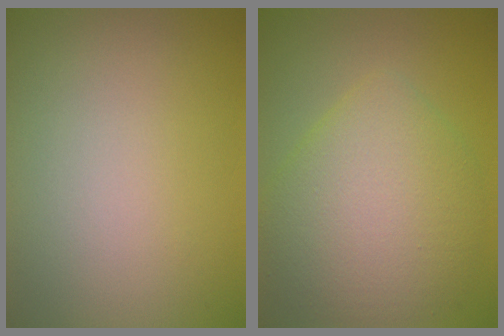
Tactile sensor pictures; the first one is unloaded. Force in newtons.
{"total": 7.0, "press": 7.0, "slide": 0.2}